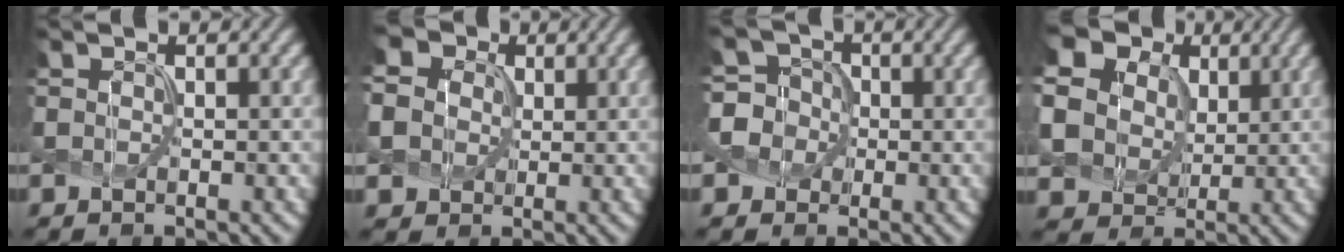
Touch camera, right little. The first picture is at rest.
{"total": 7.6, "force": [2.1, 6.5, 3.4], "torque": [-0.091, 0.024, 0.029]}
{"total": 4.6, "force": [-0.7, 4.2, 1.7], "torque": [-0.023, 0.019, -0.028]}
{"total": 11.8, "force": [4.1, 9.8, 5.2], "torque": [-0.157, 0.016, 0.089]}